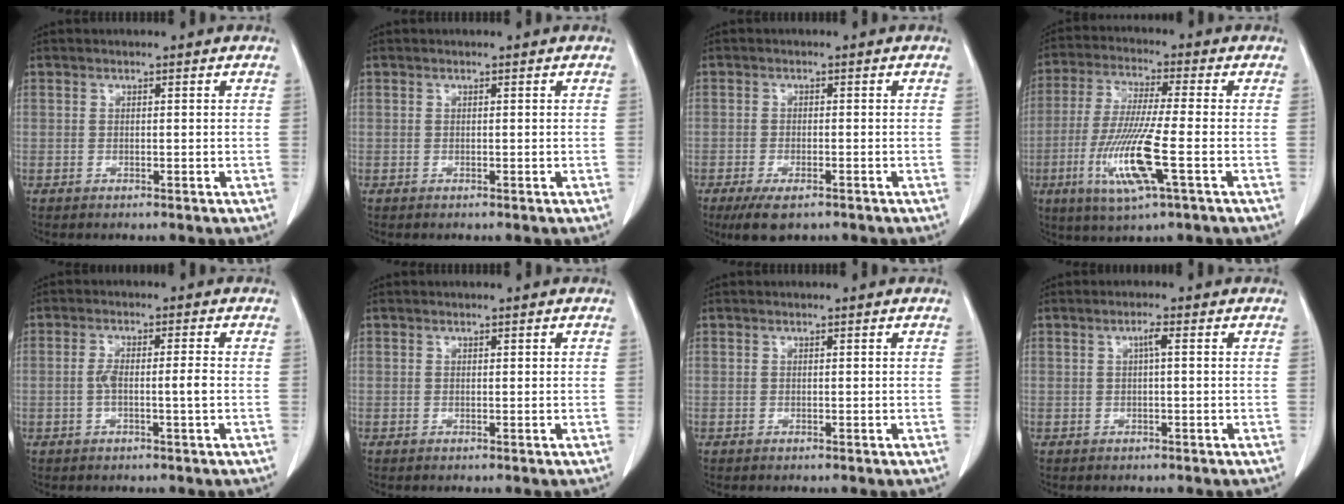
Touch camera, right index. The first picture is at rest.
{"total": 0.0}
{"total": 5.1, "force": [-3.6, 1.7, 3.3], "torque": [-0.059, -0.010, -0.058]}
{"total": 12.3, "force": [-3.8, 0.3, 11.7], "torque": [-0.244, -0.023, -0.075]}
{"total": 4.0, "force": [-0.7, 0.4, 3.9], "torque": [-0.080, 0.007, -0.010]}
{"total": 0.0}
{"total": 0.0}
{"total": 1.4, "force": [0.3, 0.1, 1.4], "torque": [-0.028, 0.003, 0.003]}